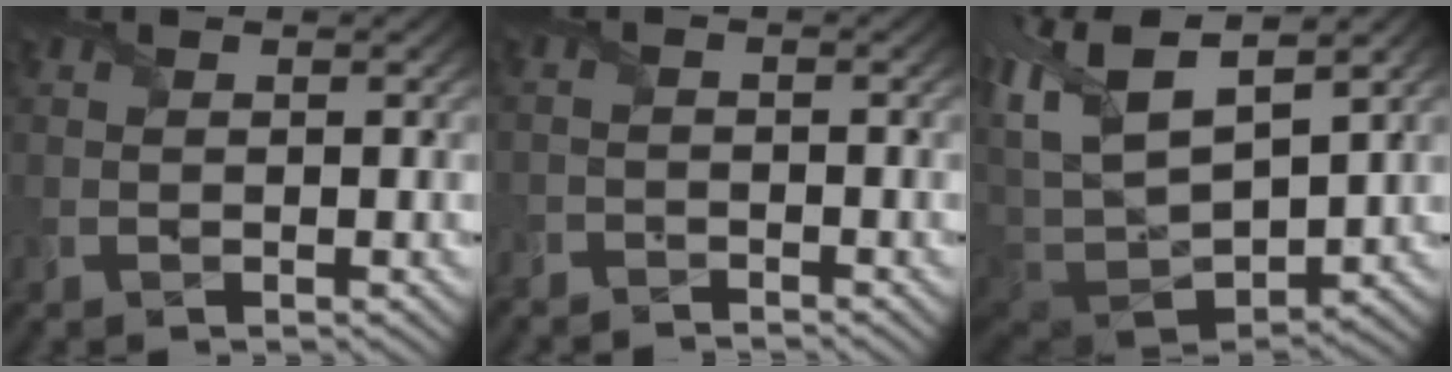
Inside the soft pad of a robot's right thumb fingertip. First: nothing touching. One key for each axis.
{"total": 2.3, "fx": -2.3, "fy": 0.1, "fz": -0.4, "tx": 0.011, "ty": -0.004, "tz": -0.054}
{"total": 14.6, "fx": 4.0, "fy": 6.2, "fz": 12.6, "tx": -0.275, "ty": -0.007, "tz": 0.094}